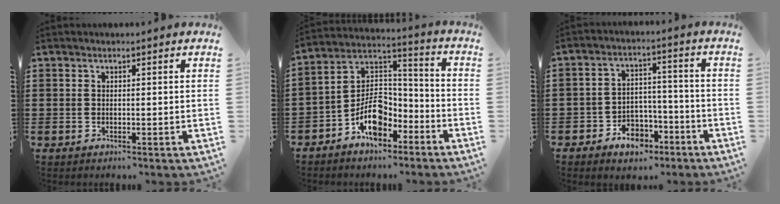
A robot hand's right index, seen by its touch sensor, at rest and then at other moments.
{"total": 8.9, "force": [-5.1, 5.2, 5.1], "torque": [-0.105, 0.012, -0.098]}
{"total": 5.2, "force": [-3.6, 3.4, 1.6], "torque": [-0.029, 0.020, -0.066]}